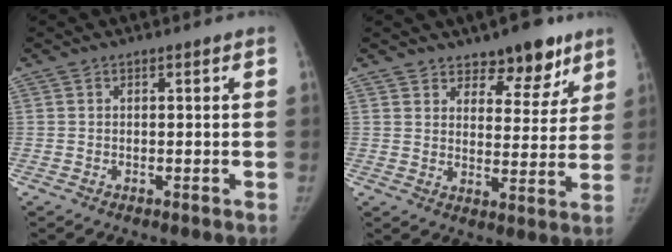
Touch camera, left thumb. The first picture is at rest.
{"total": 10.0, "force": [7.2, 5.2, 4.7], "torque": [-0.016, -0.043, 0.106]}